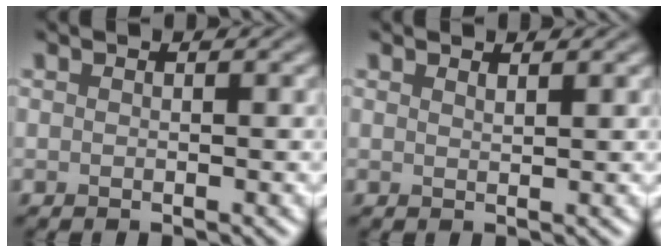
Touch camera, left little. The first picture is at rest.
{"total": 0.9, "force": [0.8, 0.2, 0.4], "torque": [-0.001, 0.000, 0.014]}